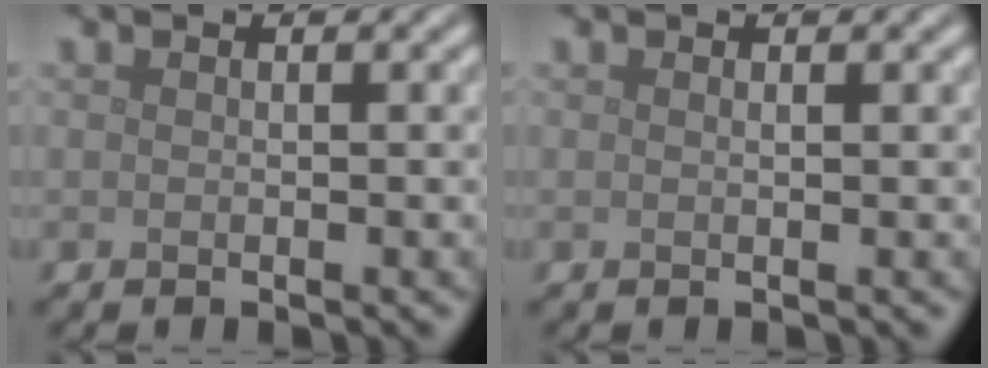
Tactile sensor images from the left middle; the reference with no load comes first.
{"total": 0.7, "force": [0.3, 0.2, 0.6], "torque": [-0.001, 0.002, 0.000]}